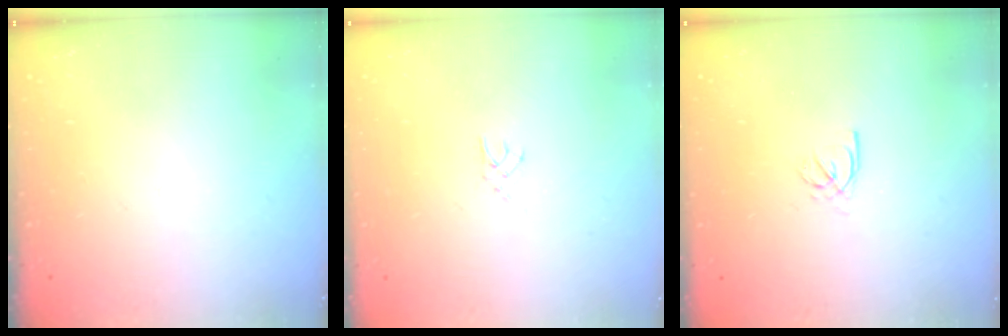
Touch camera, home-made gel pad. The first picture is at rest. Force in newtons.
{"total": 2.1, "press": 2.1, "slide": 0.3}
{"total": 2.0, "press": 2.0, "slide": 0.4}